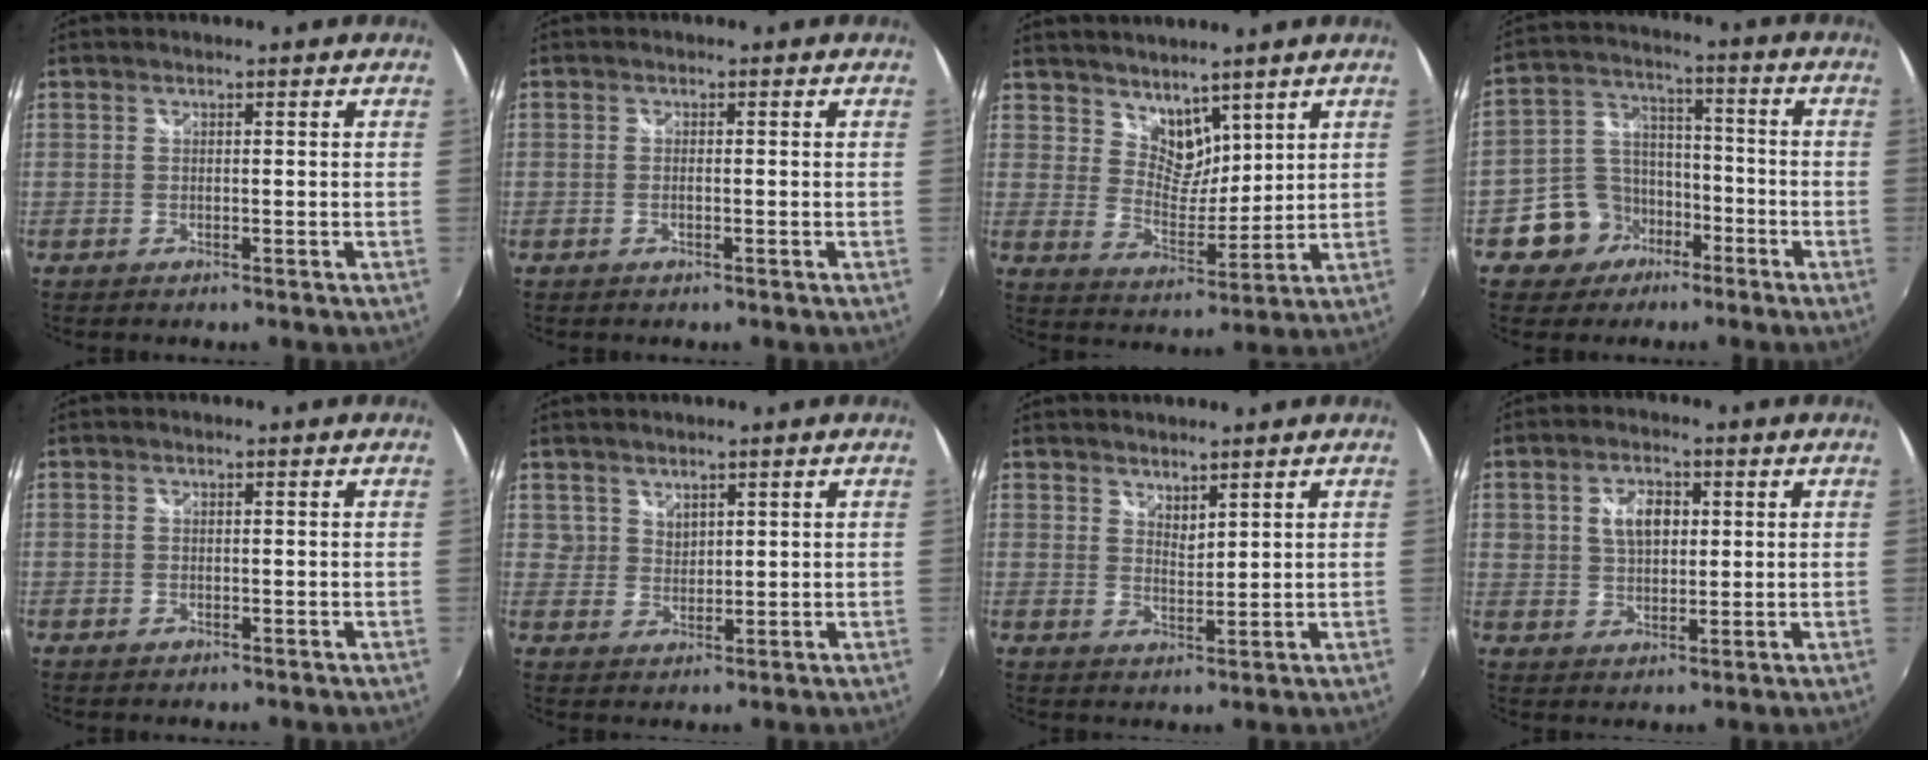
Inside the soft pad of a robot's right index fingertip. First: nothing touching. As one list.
[{"total": 0.8, "force": [-0.4, 0.2, 0.7], "torque": [-0.015, -0.001, -0.007]}, {"total": 6.9, "force": [5.4, 3.8, 2.2], "torque": [-0.023, -0.001, 0.102]}, {"total": 10.2, "force": [-5.6, 8.2, 2.5], "torque": [-0.071, 0.035, -0.087]}, {"total": 0.9, "force": [-0.5, 0.6, 0.3], "torque": [-0.007, -0.003, -0.011]}, {"total": 2.9, "force": [2.2, 1.8, 0.0], "torque": [0.011, 0.006, 0.043]}, {"total": 2.8, "force": [2.4, 0.9, 1.0], "torque": [-0.013, -0.001, 0.043]}, {"total": 6.4, "force": [1.7, 4.3, 4.5], "torque": [-0.076, 0.011, 0.032]}]